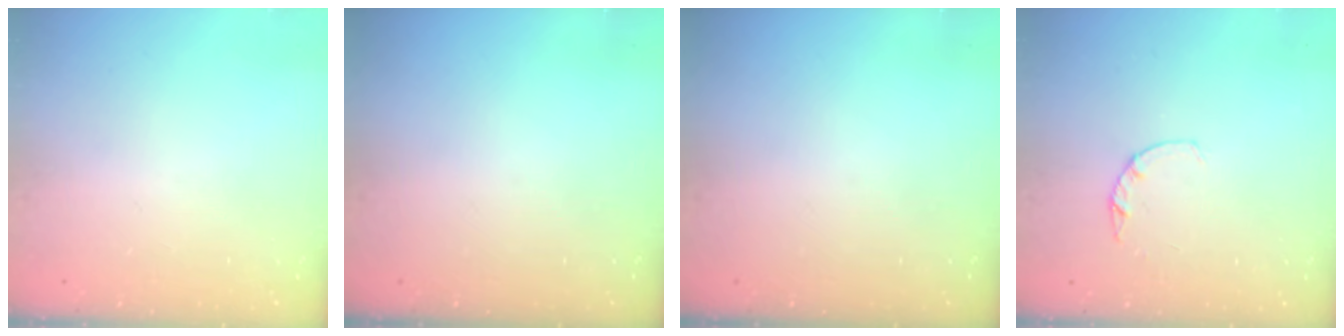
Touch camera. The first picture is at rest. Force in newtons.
{"total": 0.0}
{"total": 0.0}
{"total": 2.2, "press": 2.2, "slide": 0.4}